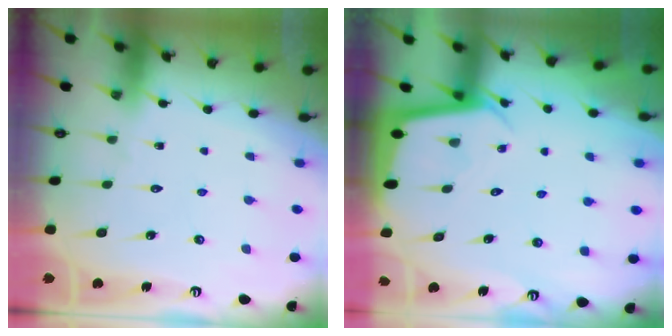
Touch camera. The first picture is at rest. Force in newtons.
{"total": 2.3, "press": 2.3, "slide": 0.1}